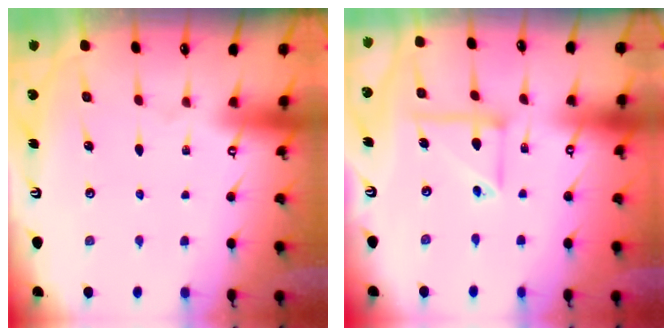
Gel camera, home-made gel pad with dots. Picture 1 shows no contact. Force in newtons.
{"total": 8.4, "press": 8.3, "slide": 0.6}